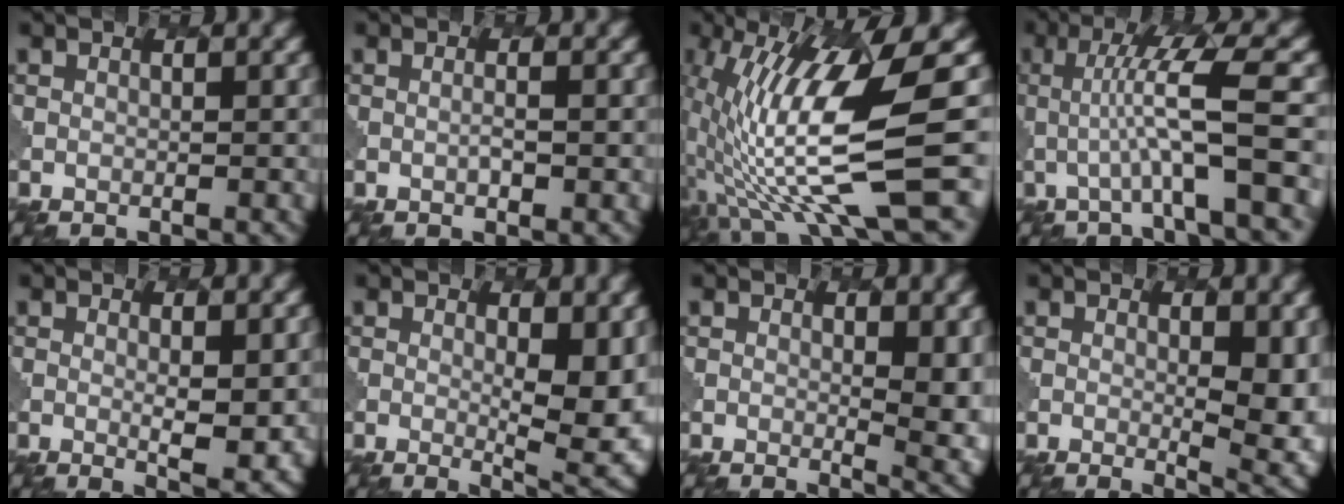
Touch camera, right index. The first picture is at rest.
{"total": 0.8, "force": [0.2, 0.1, 0.8], "torque": [-0.017, -0.003, 0.001]}
{"total": 12.9, "force": [-1.0, 2.5, 12.6], "torque": [-0.240, -0.004, -0.006]}
{"total": 6.4, "force": [-0.5, 0.7, 6.3], "torque": [-0.112, 0.011, -0.011]}
{"total": 3.3, "force": [0.7, 0.8, 3.1], "torque": [-0.051, -0.011, 0.016]}
{"total": 7.2, "force": [0.3, 2.5, 6.8], "torque": [-0.098, -0.015, 0.012]}
{"total": 6.2, "force": [1.0, 2.5, 5.5], "torque": [-0.064, -0.011, 0.020]}
{"total": 6.8, "force": [0.3, 2.6, 6.3], "torque": [-0.082, -0.013, 0.011]}